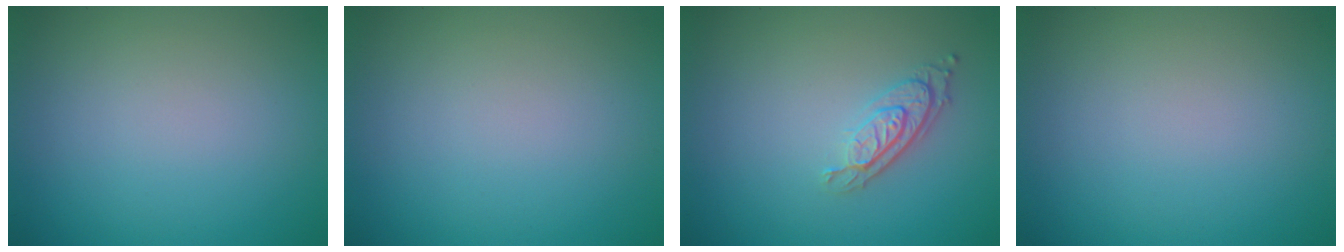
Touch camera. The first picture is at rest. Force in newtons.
{"total": 0.0}
{"total": 2.9, "press": 2.0, "slide": 2.0}
{"total": 0.0}